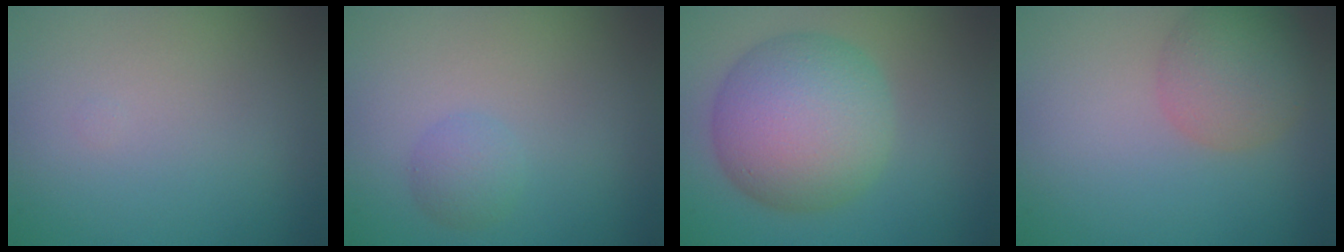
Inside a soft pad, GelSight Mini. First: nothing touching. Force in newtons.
{"total": 1.7, "press": 1.7, "slide": 0.0}
{"total": 9.2, "press": 9.2, "slide": 0.2}
{"total": 4.8, "press": 4.8, "slide": 0.2}